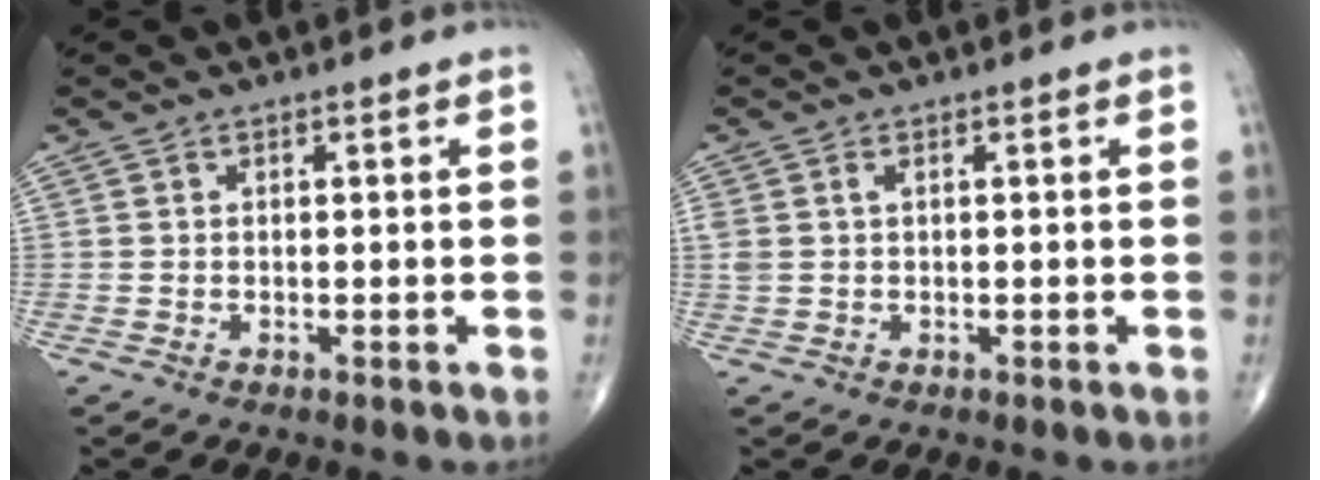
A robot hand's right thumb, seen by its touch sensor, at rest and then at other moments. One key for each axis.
{"total": 1.9, "fx": 0.6, "fy": 1.1, "fz": 1.5, "tx": -0.050, "ty": 0.012, "tz": 0.016}